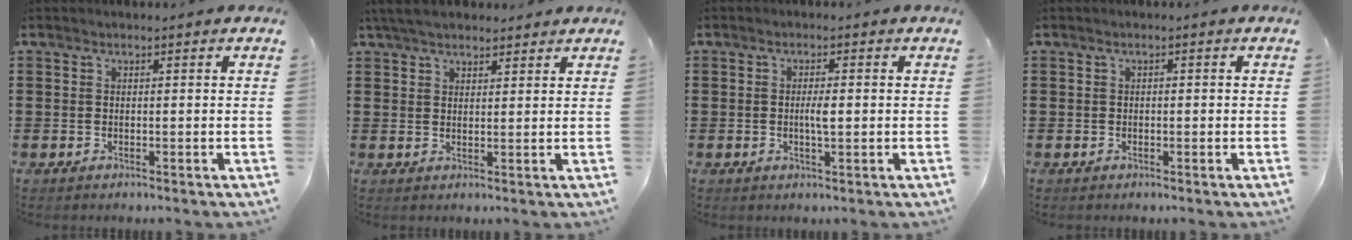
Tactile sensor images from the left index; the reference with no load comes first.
{"total": 4.3, "force": [3.7, 1.1, 1.9], "torque": [-0.047, -0.001, 0.070]}
{"total": 2.6, "force": [-0.2, 0.6, 2.5], "torque": [-0.049, 0.000, -0.004]}
{"total": 0.6, "force": [-0.2, 0.4, 0.4], "torque": [-0.010, -0.001, -0.004]}